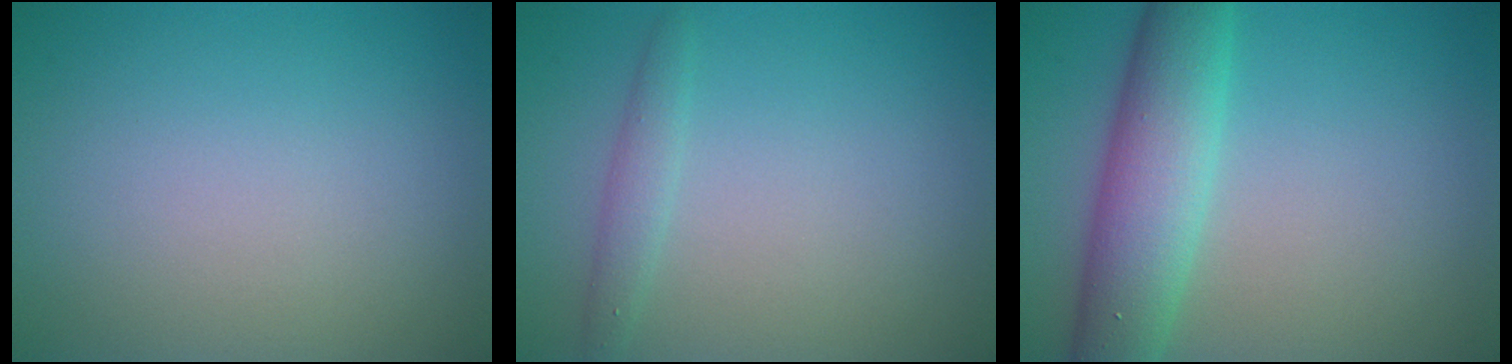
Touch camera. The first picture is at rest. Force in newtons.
{"total": 1.5, "press": 1.5, "slide": 0.0}
{"total": 6.6, "press": 6.5, "slide": 0.2}